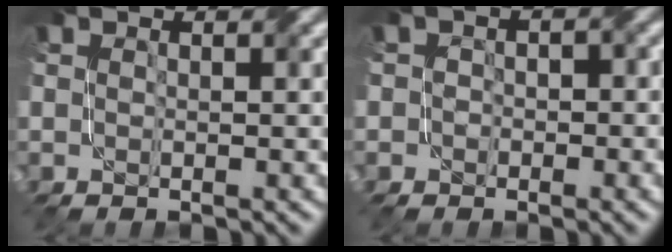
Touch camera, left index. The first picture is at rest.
{"total": 2.0, "force": [-0.9, 1.7, 0.5], "torque": [0.002, 0.007, -0.020]}